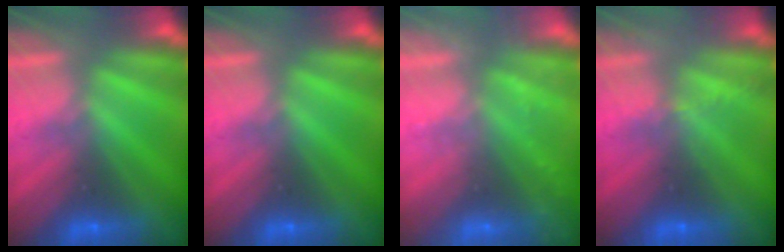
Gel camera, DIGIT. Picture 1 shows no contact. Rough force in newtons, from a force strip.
{"total": 0.0}
{"total": 2.2}
{"total": 2.1}